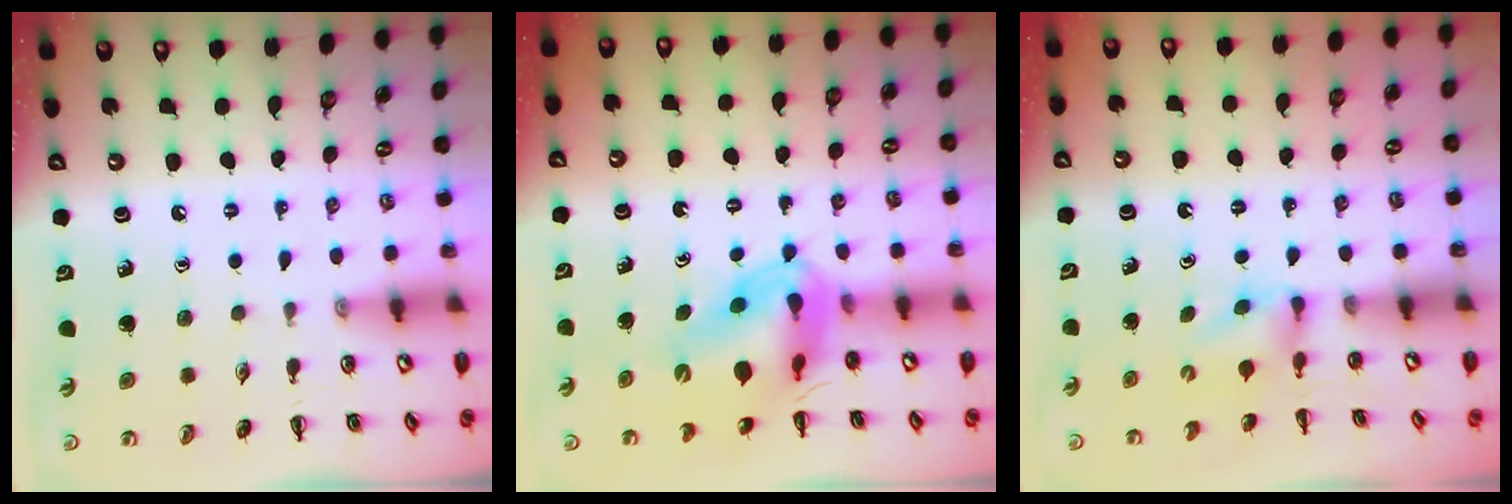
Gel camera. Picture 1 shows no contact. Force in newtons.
{"total": 12.5, "press": 11.8, "slide": 3.9}
{"total": 3.6, "press": 3.3, "slide": 1.3}